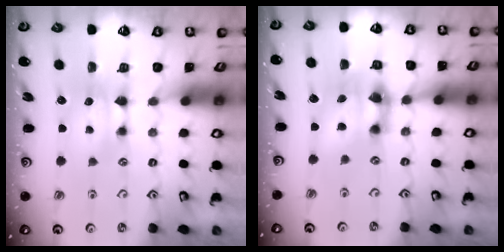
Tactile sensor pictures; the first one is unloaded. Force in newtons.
{"total": 5.8, "press": 5.4, "slide": 2.1}